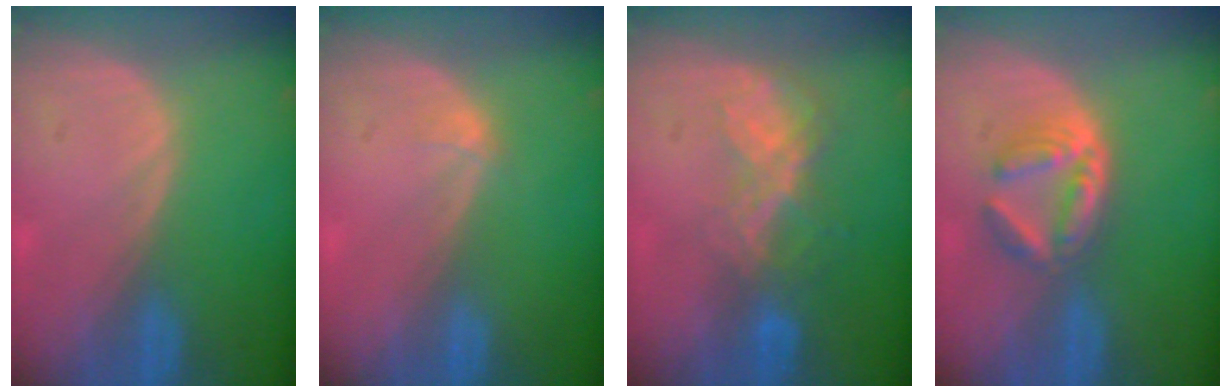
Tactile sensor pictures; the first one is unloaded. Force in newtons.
{"total": 0.7, "press": 0.7, "slide": 0.1}
{"total": 6.6, "press": 5.8, "slide": 3.2}
{"total": 6.3, "press": 5.4, "slide": 3.2}